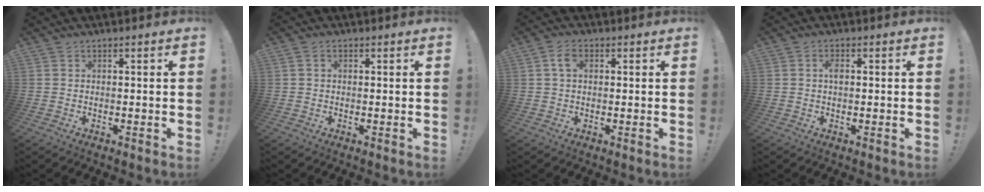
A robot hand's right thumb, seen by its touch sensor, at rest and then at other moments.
{"total": 1.1, "force": [0.1, 0.8, 0.7], "torque": [-0.013, 0.003, 0.001]}
{"total": 4.3, "force": [1.4, 2.5, 3.2], "torque": [-0.057, 0.005, 0.023]}
{"total": 2.1, "force": [0.2, 1.1, 1.7], "torque": [-0.034, 0.005, 0.002]}